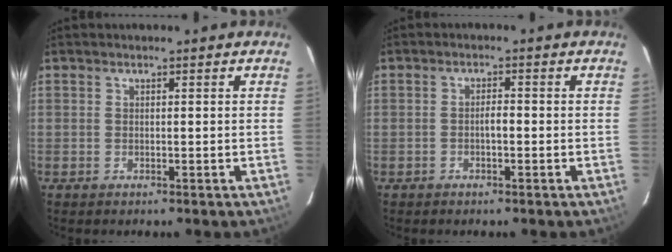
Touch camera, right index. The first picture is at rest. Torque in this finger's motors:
{"motor_torque": [0.68, 0.54, 0.02, 0.03]}